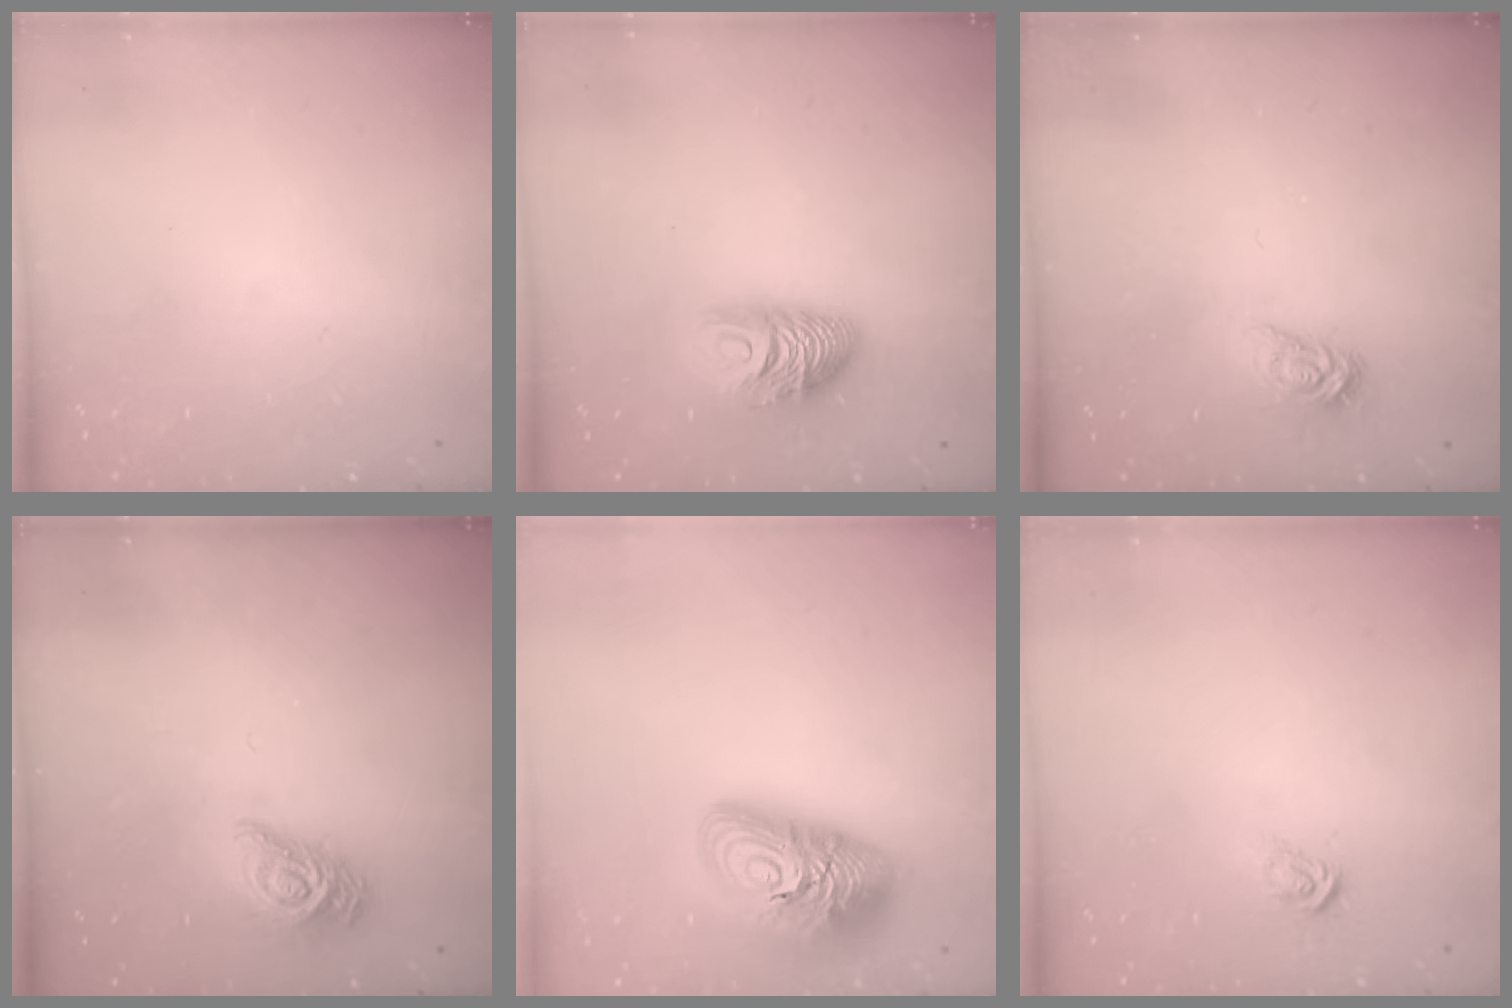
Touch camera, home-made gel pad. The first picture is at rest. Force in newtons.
{"total": 9.6, "press": 9.6, "slide": 0.3}
{"total": 4.4, "press": 4.4, "slide": 0.2}
{"total": 10.9, "press": 10.8, "slide": 0.5}
{"total": 17.8, "press": 17.7, "slide": 1.3}
{"total": 3.9, "press": 3.9, "slide": 0.2}